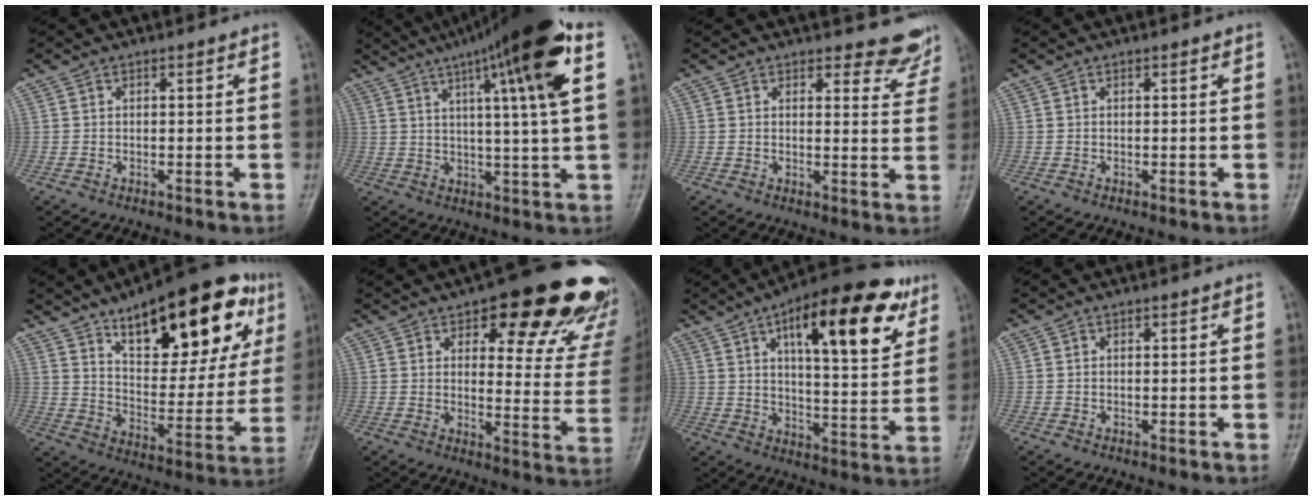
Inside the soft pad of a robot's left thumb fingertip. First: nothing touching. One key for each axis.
{"total": 18.8, "fx": 8.3, "fy": 1.6, "fz": 16.8, "tx": -0.253, "ty": 0.000, "tz": 0.119}
{"total": 5.9, "fx": 5.6, "fy": 1.9, "fz": 0.4, "tx": 0.026, "ty": -0.046, "tz": 0.048}
{"total": 0.0}
{"total": 26.1, "fx": 13.4, "fy": 10.8, "fz": 19.7, "tx": -0.233, "ty": -0.028, "tz": 0.202}
{"total": 23.4, "fx": 15.6, "fy": 9.0, "fz": 15.0, "tx": -0.126, "ty": -0.072, "tz": 0.182}
{"total": 22.2, "fx": 10.4, "fy": 8.1, "fz": 17.9, "tx": -0.228, "ty": -0.023, "tz": 0.151}
{"total": 0.0}